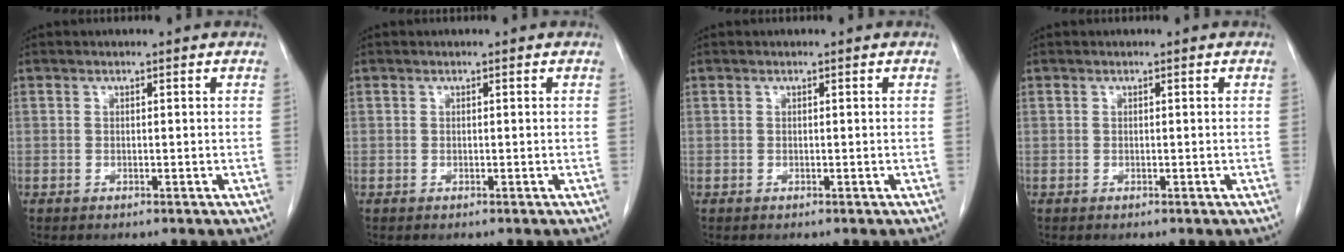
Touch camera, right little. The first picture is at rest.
{"total": 0.0}
{"total": 0.0}
{"total": 0.0}